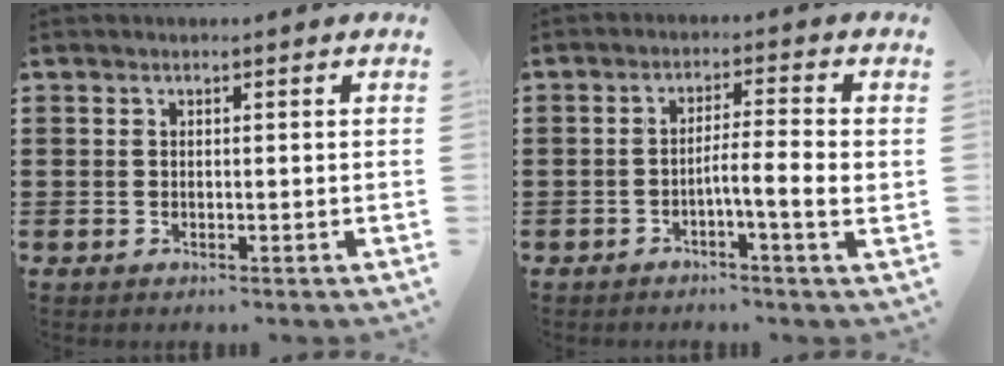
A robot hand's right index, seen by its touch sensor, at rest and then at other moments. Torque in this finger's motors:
{"motor_torque": [0.15, -0.06, 0.13, 0.04]}